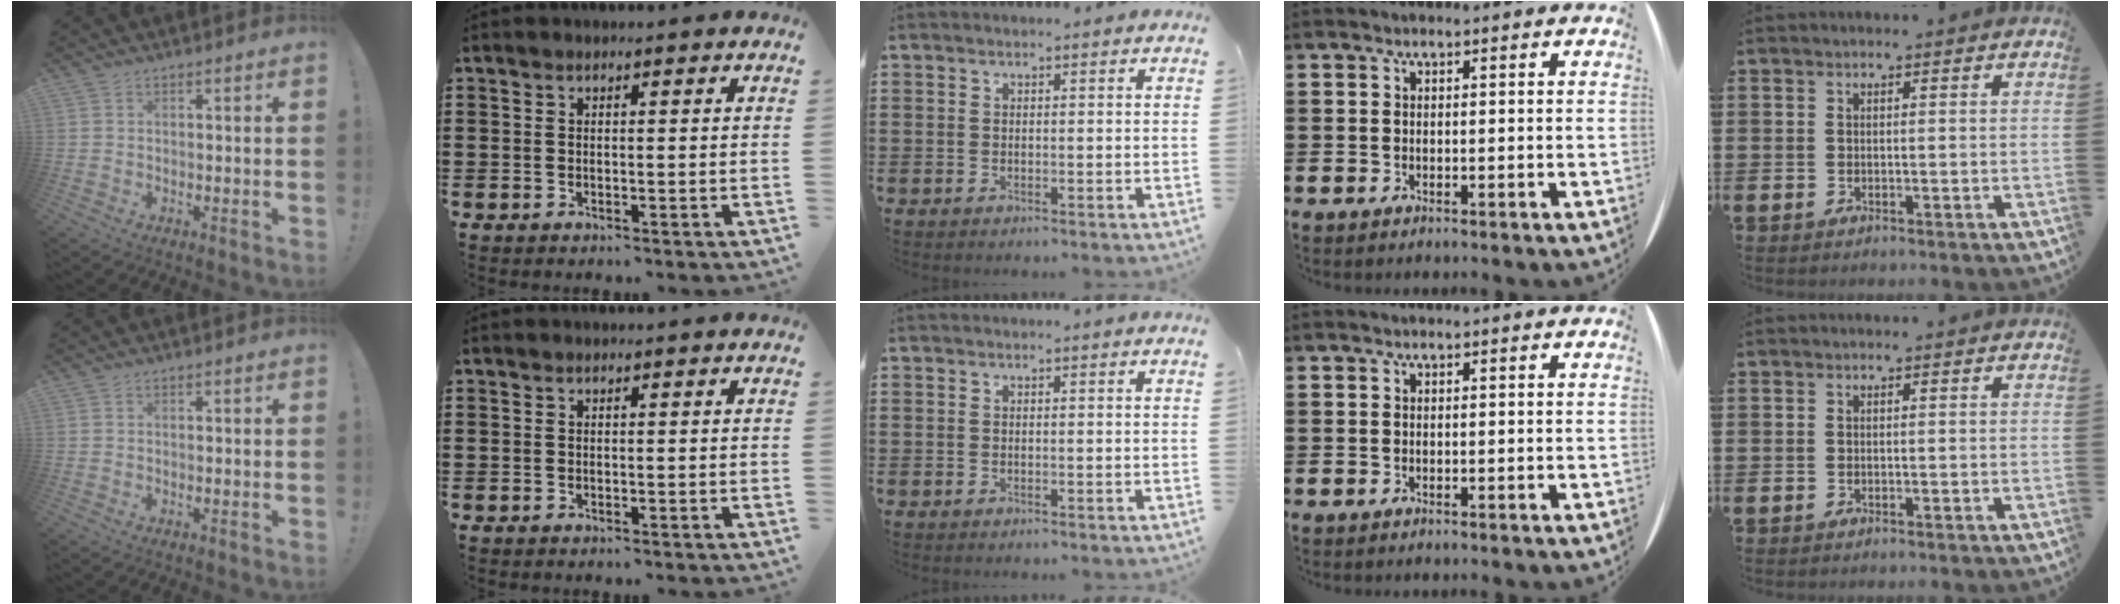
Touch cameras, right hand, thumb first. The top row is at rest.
{}